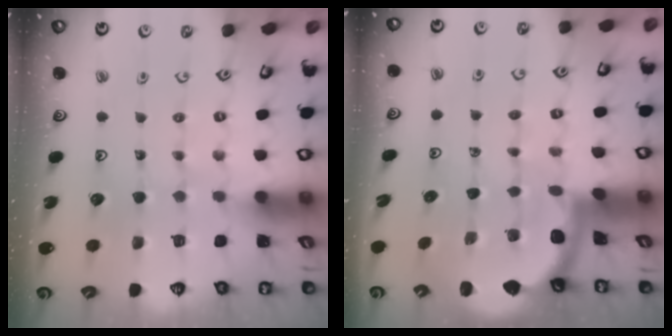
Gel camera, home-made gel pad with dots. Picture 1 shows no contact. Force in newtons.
{"total": 1.3, "press": 1.3, "slide": 0.1}